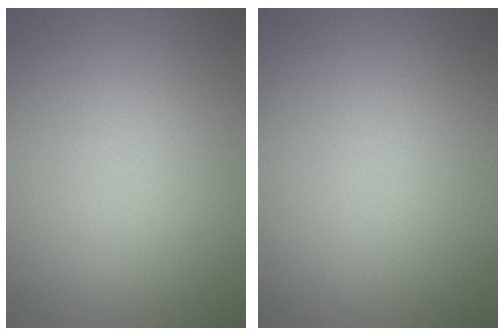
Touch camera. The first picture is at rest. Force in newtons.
{"total": 0.0}